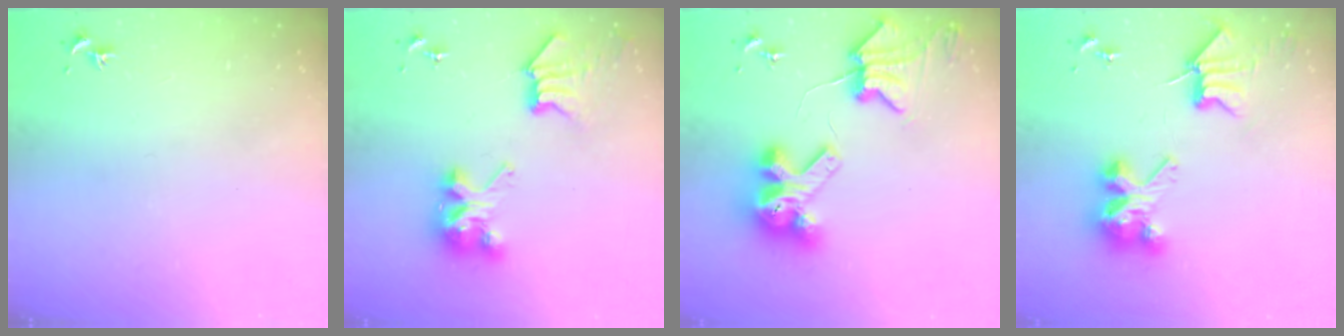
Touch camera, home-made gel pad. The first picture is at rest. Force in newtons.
{"total": 10.5, "press": 10.5, "slide": 0.8}
{"total": 12.1, "press": 11.9, "slide": 1.7}
{"total": 8.6, "press": 8.5, "slide": 0.6}